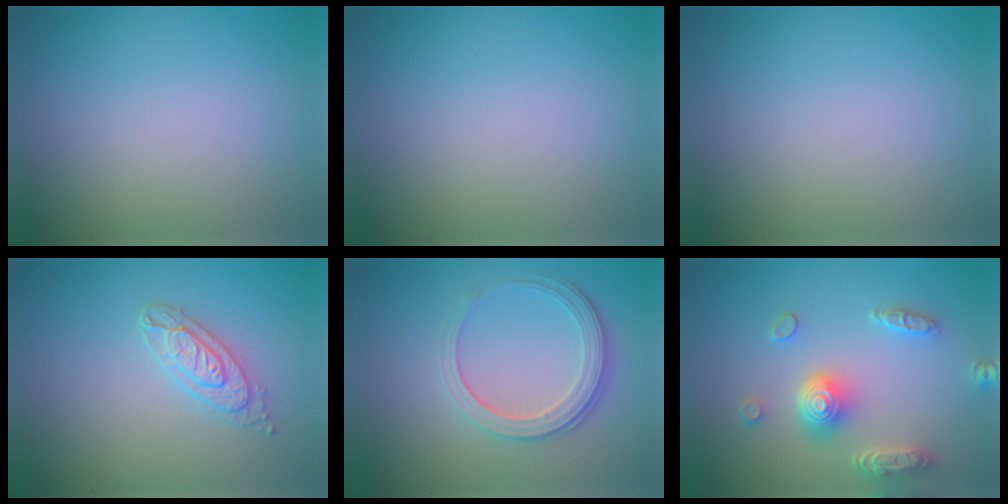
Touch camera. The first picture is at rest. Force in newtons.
{"total": 0.0}
{"total": 0.0}
{"total": 2.5, "press": 2.4, "slide": 0.6}
{"total": 3.8, "press": 2.7, "slide": 2.7}
{"total": 5.2, "press": 4.0, "slide": 3.3}